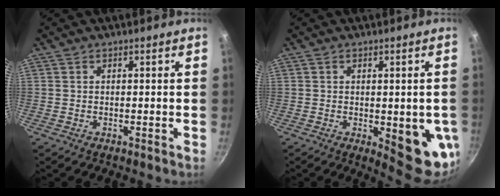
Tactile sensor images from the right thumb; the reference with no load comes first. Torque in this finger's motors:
{"motor_torque": [1.56, 1.40, 1.20, 0.25, 0.21]}